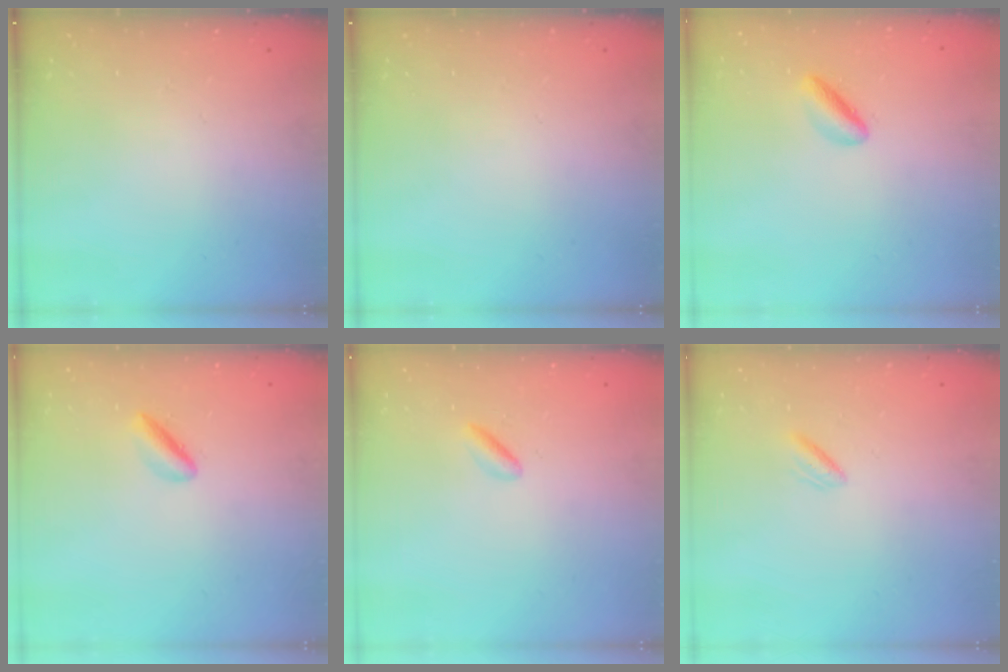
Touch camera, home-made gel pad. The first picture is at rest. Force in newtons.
{"total": 0.0}
{"total": 3.0, "press": 3.0, "slide": 0.4}
{"total": 2.2, "press": 2.2, "slide": 0.4}
{"total": 1.5, "press": 1.3, "slide": 0.7}
{"total": 0.8, "press": 0.4, "slide": 0.7}